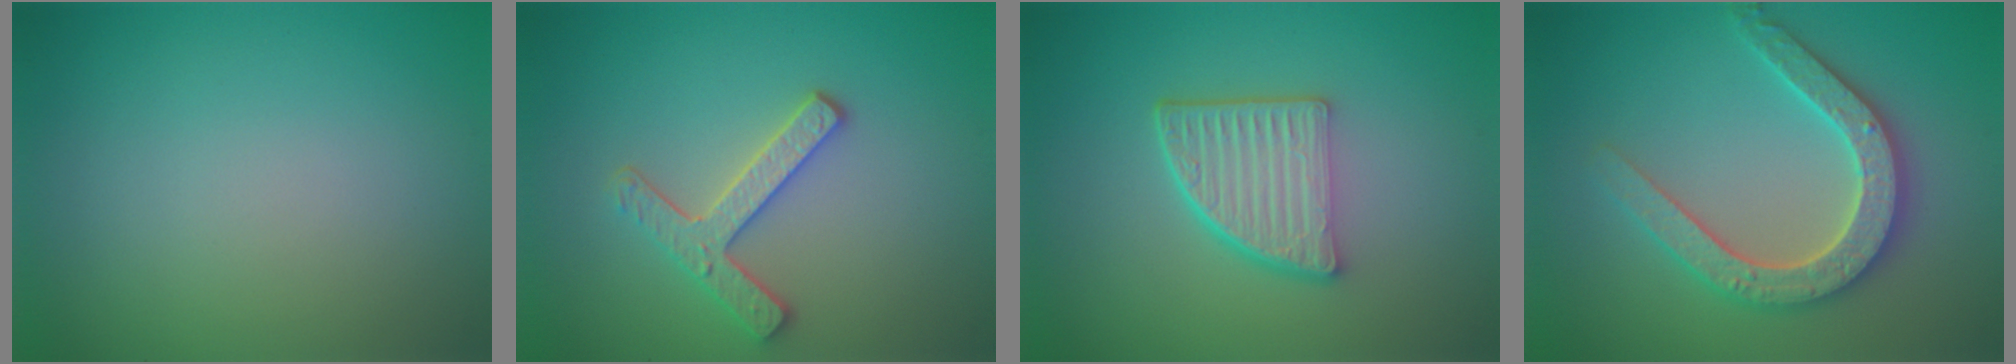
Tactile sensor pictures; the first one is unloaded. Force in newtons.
{"total": 3.1, "press": 2.8, "slide": 1.2}
{"total": 5.2, "press": 3.7, "slide": 3.7}
{"total": 5.3, "press": 5.2, "slide": 0.9}